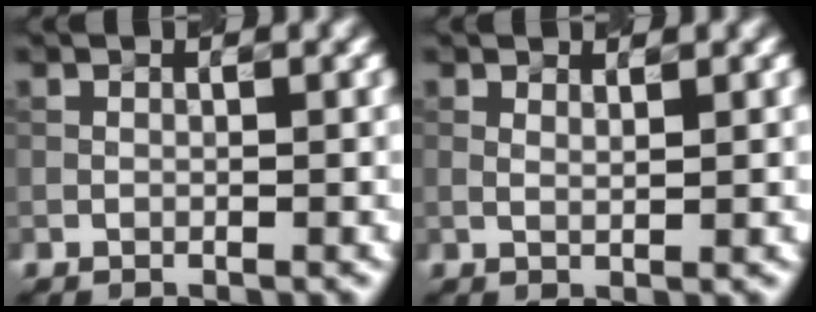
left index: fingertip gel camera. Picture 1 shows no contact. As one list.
[{"total": 1.0, "force": [0.7, 0.2, 0.7], "torque": [-0.011, -0.001, 0.010]}]